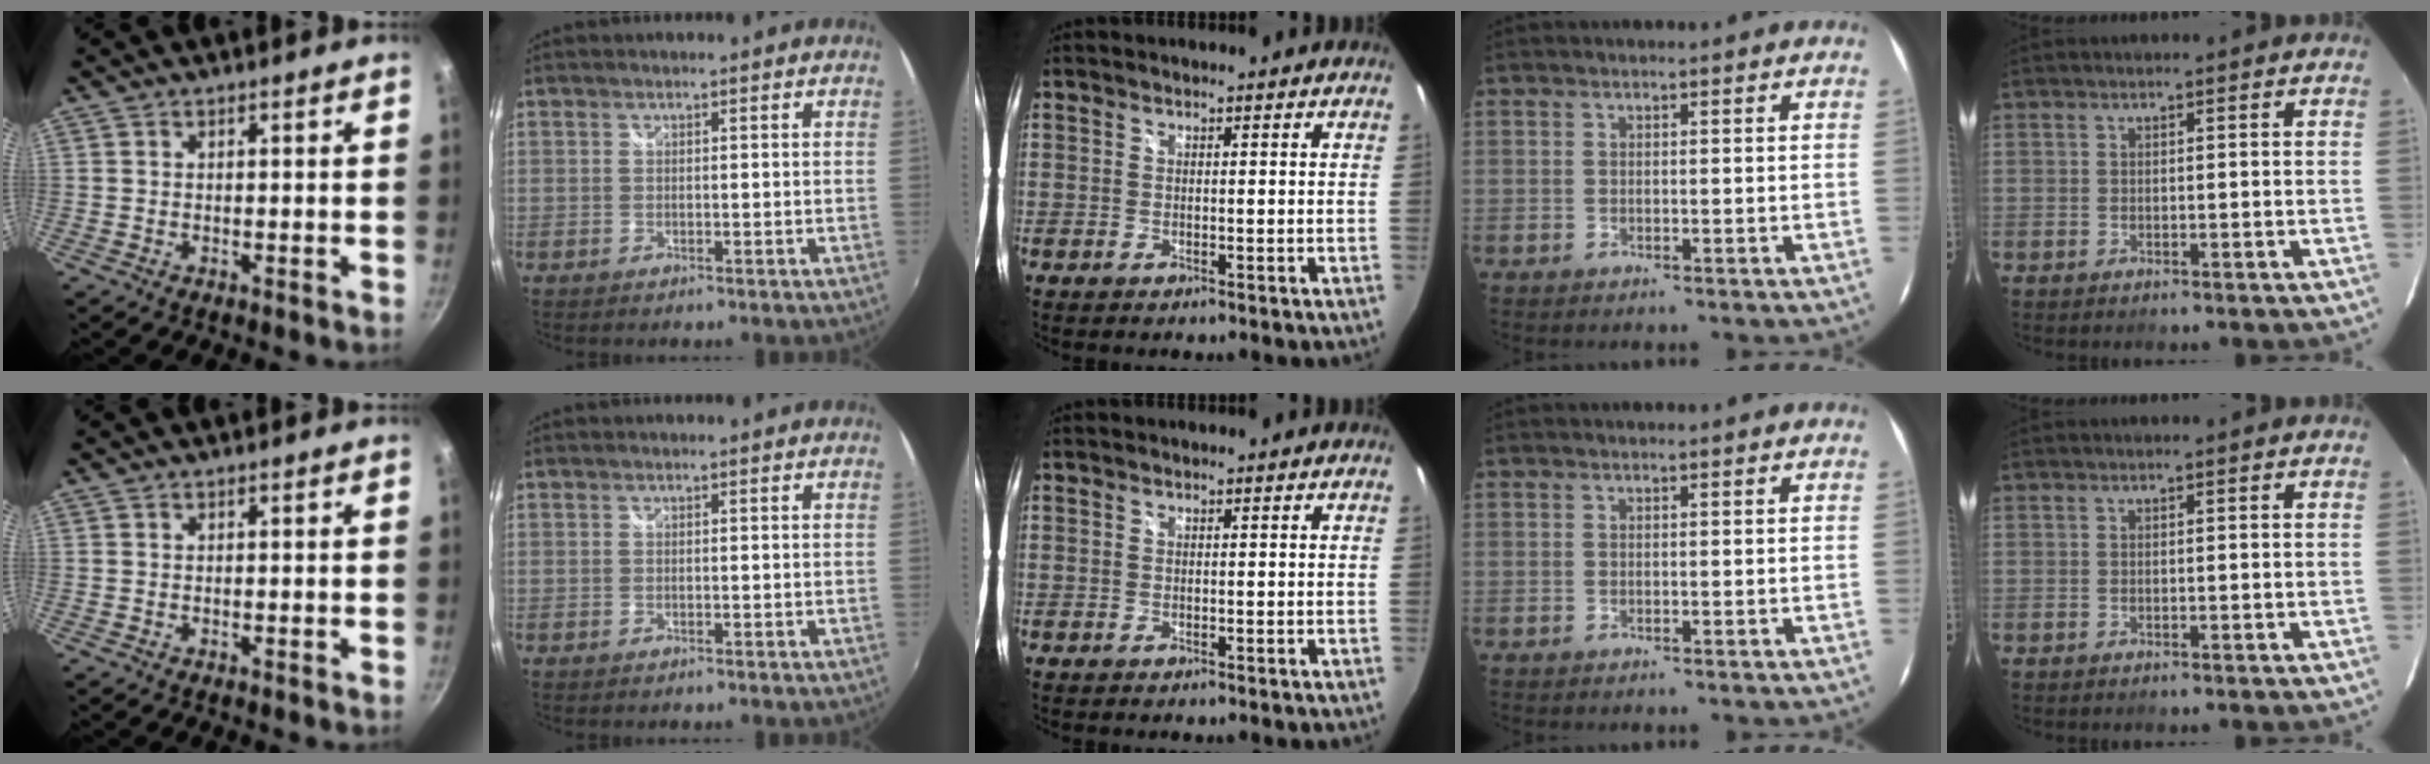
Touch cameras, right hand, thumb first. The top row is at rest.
{}